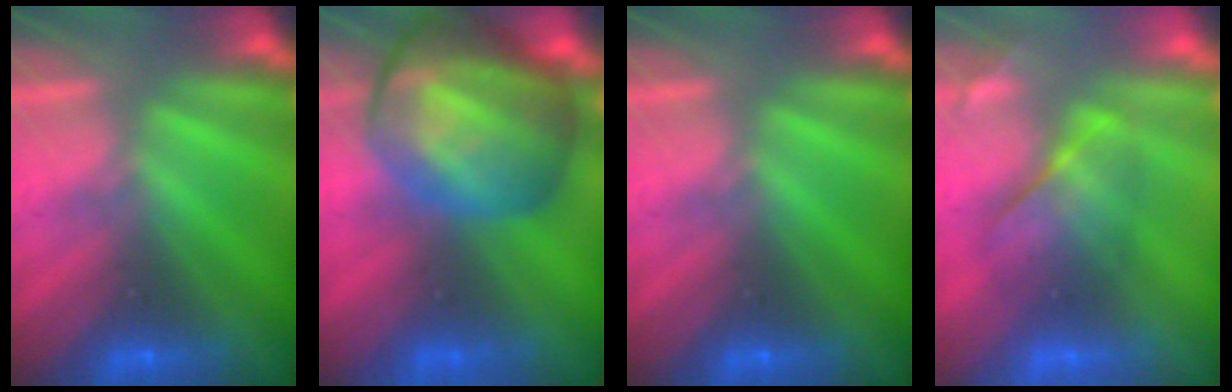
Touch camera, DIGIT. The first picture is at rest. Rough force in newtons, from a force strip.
{"total": 7.2}
{"total": 0.0}
{"total": 3.7}